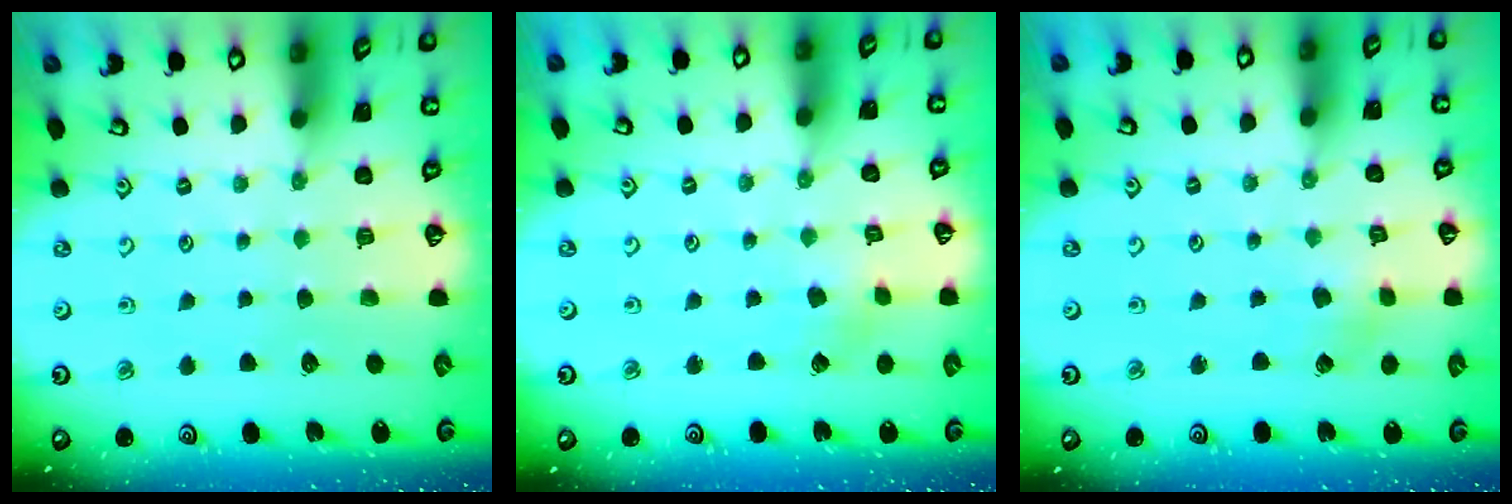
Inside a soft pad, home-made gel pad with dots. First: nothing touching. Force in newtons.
{"total": 2.1, "press": 2.1, "slide": 0.2}
{"total": 2.1, "press": 2.1, "slide": 0.3}